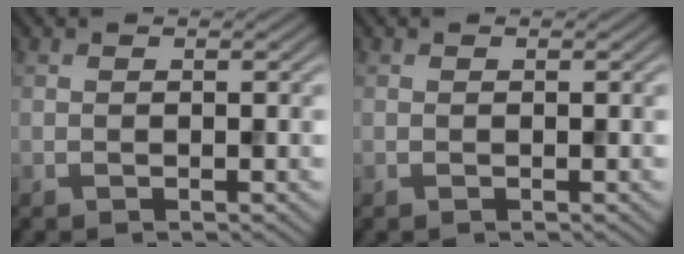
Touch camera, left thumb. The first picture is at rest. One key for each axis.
{"total": 0.0}